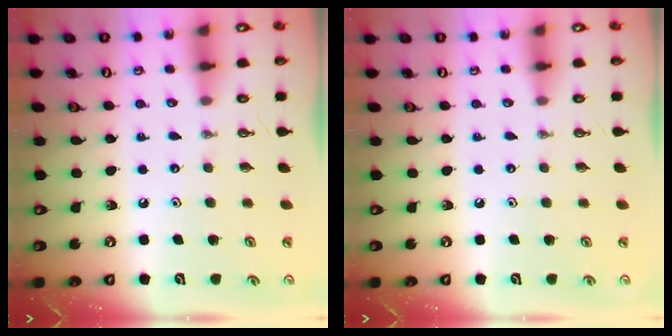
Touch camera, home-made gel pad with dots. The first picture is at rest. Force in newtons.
{"total": 0.0}